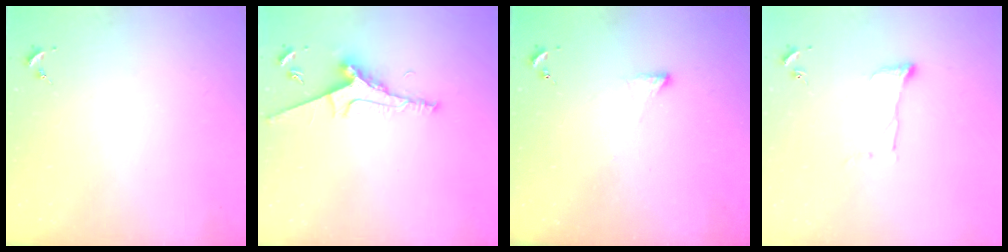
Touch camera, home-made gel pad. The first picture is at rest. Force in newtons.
{"total": 9.5, "press": 9.4, "slide": 1.3}
{"total": 2.9, "press": 2.8, "slide": 0.5}
{"total": 6.6, "press": 6.6, "slide": 0.4}